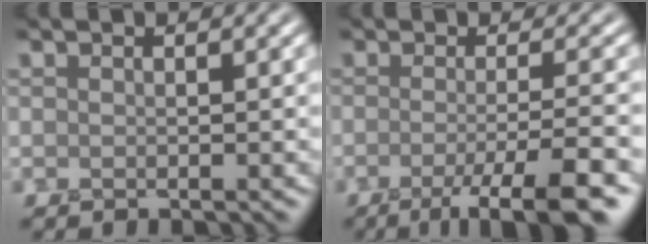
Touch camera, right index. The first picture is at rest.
{"total": 6.4, "force": [-3.3, 1.2, 5.3], "torque": [-0.073, -0.005, -0.058]}